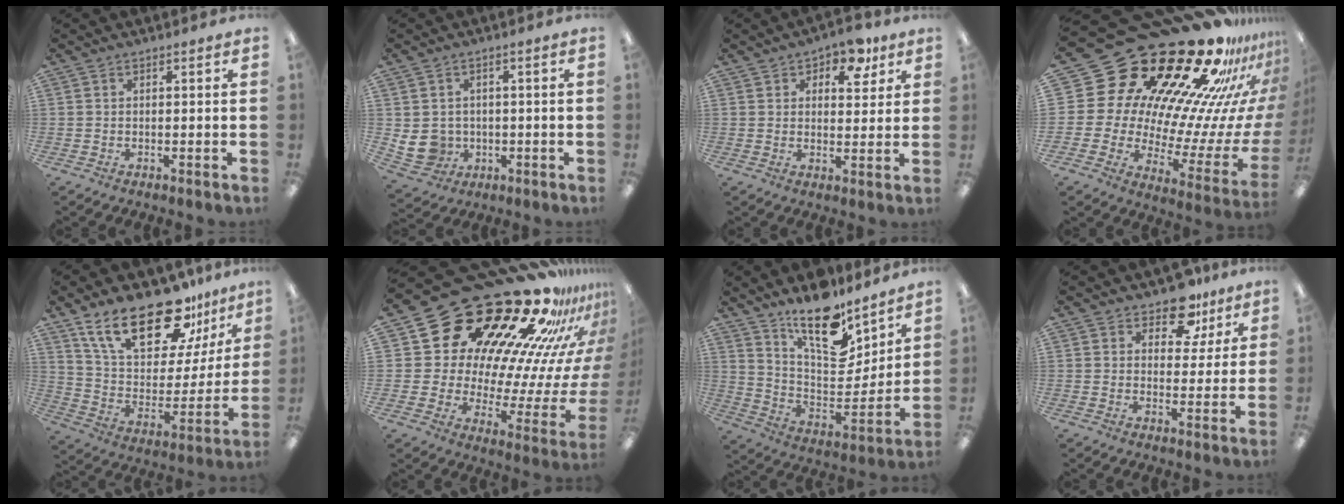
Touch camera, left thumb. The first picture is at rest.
{"total": 6.8, "force": [-0.2, 6.4, 2.2], "torque": [-0.070, 0.002, 0.001]}
{"total": 7.2, "force": [5.0, 4.1, 3.2], "torque": [-0.032, -0.021, 0.083]}
{"total": 30.3, "force": [22.1, 14.1, 15.3], "torque": [-0.184, -0.248, 0.436]}
{"total": 24.0, "force": [17.0, 10.2, 13.6], "torque": [-0.236, -0.097, 0.300]}
{"total": 25.7, "force": [20.4, 11.0, 11.1], "torque": [-0.134, -0.198, 0.382]}
{"total": 17.6, "force": [13.5, 6.8, 9.0], "torque": [-0.144, -0.104, 0.238]}
{"total": 9.7, "force": [7.0, 5.3, 4.2], "torque": [-0.062, -0.033, 0.125]}